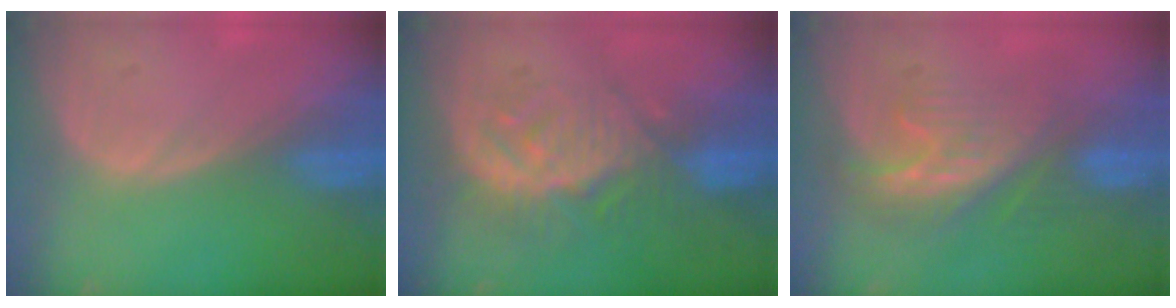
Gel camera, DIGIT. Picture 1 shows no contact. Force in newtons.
{"total": 9.3, "press": 8.6, "slide": 3.6}
{"total": 8.2, "press": 7.3, "slide": 3.6}